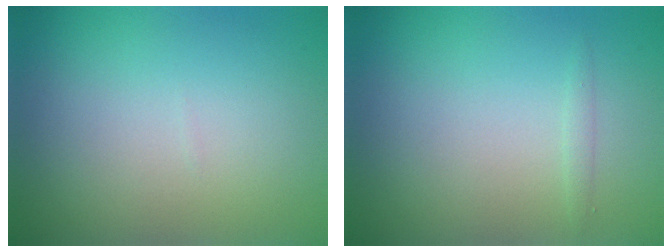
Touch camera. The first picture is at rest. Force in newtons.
{"total": 0.5, "press": 0.5, "slide": 0.0}